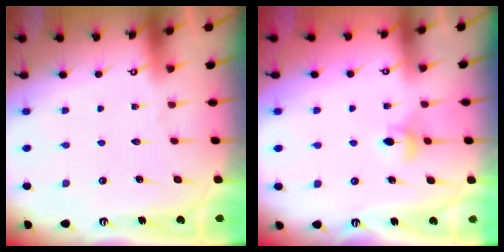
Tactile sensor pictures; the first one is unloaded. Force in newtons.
{"total": 4.6, "press": 4.5, "slide": 0.9}